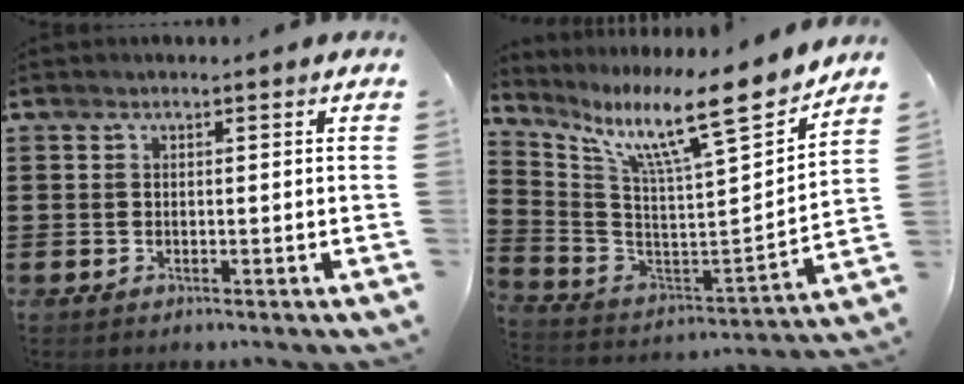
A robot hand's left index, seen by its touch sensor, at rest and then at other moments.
{"total": 12.5, "force": [9.2, 1.0, 8.5], "torque": [-0.174, -0.075, 0.139]}